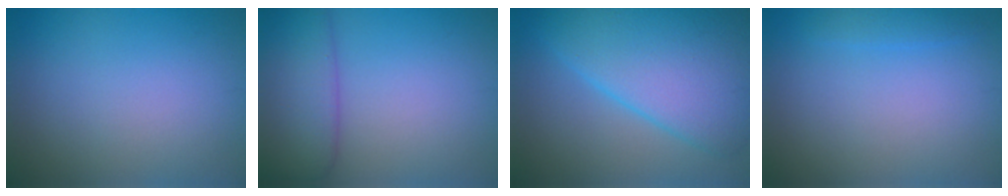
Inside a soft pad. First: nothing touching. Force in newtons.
{"total": 5.1, "press": 5.0, "slide": 0.5}
{"total": 10.1, "press": 10.1, "slide": 0.5}
{"total": 1.0, "press": 1.0, "slide": 0.1}